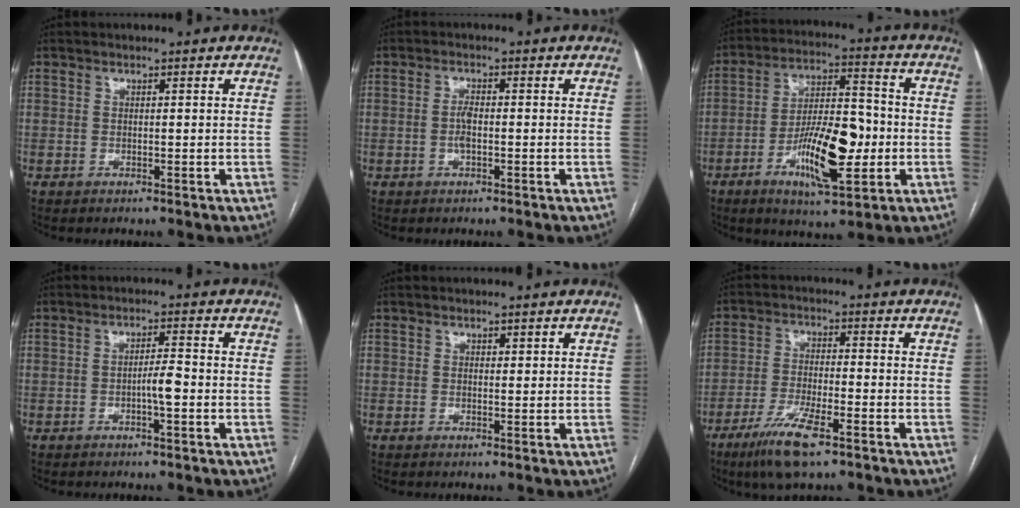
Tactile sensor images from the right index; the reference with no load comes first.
{"total": 2.2, "force": [-0.5, 0.7, 2.0], "torque": [-0.046, 0.001, -0.011]}
{"total": 14.1, "force": [-4.0, 3.9, 12.9], "torque": [-0.233, 0.004, -0.065]}
{"total": 3.0, "force": [-1.0, 0.2, 2.8], "torque": [-0.045, 0.002, -0.017]}
{"total": 0.7, "force": [0.5, 0.4, 0.3], "torque": [0.001, -0.001, 0.004]}
{"total": 8.6, "force": [-5.4, 1.5, 6.5], "torque": [-0.130, -0.016, -0.097]}